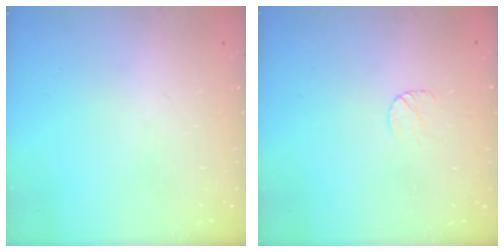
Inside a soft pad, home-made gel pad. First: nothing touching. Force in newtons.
{"total": 6.1, "press": 6.1, "slide": 0.5}